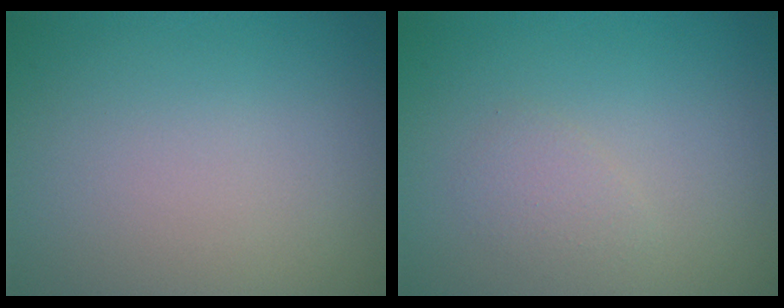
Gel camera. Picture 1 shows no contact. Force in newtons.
{"total": 1.1, "press": 1.1, "slide": 0.1}